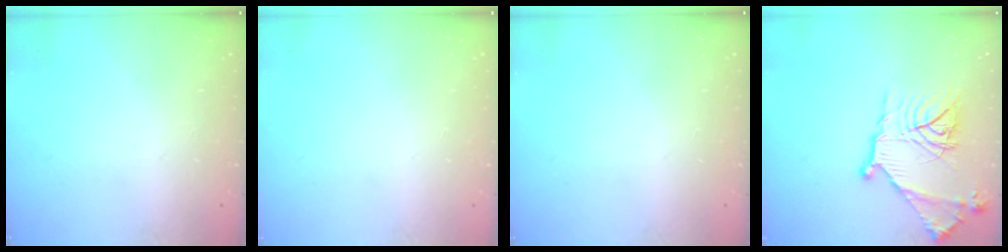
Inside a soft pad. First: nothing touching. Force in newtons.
{"total": 0.0}
{"total": 0.0}
{"total": 17.4, "press": 17.4, "slide": 0.5}